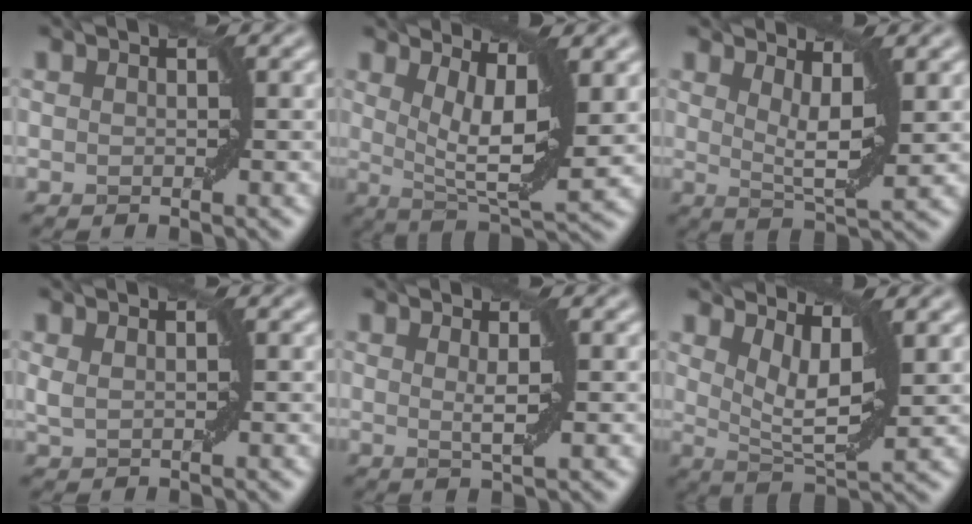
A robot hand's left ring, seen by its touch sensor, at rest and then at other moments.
{"total": 7.2, "force": [2.4, 2.0, 6.5], "torque": [-0.107, -0.010, 0.046]}
{"total": 4.1, "force": [1.9, 0.9, 3.4], "torque": [-0.058, -0.008, 0.035]}
{"total": 1.1, "force": [0.6, 0.3, 0.8], "torque": [-0.018, 0.001, 0.013]}
{"total": 1.9, "force": [0.5, 0.2, 1.8], "torque": [-0.032, -0.004, 0.009]}
{"total": 5.2, "force": [2.8, 1.4, 4.1], "torque": [-0.073, -0.006, 0.054]}